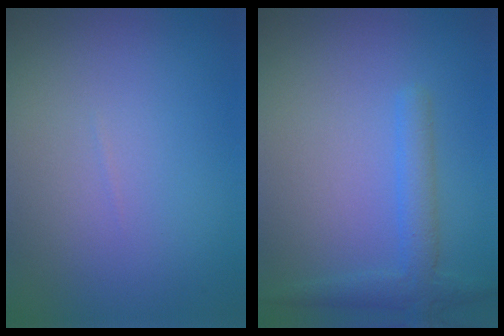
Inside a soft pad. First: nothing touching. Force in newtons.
{"total": 1.7, "press": 1.7, "slide": 0.1}